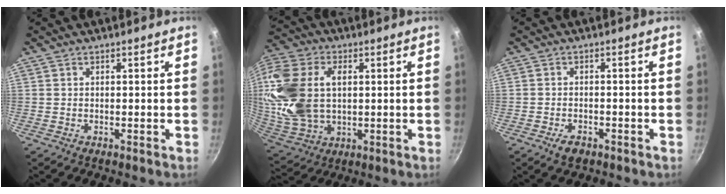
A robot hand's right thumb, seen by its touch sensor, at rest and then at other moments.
{"total": 21.9, "force": [3.5, 14.8, 15.8], "torque": [-0.341, 0.005, 0.072]}
{"total": 3.1, "force": [-1.9, 1.8, 1.8], "torque": [-0.031, 0.013, -0.031]}